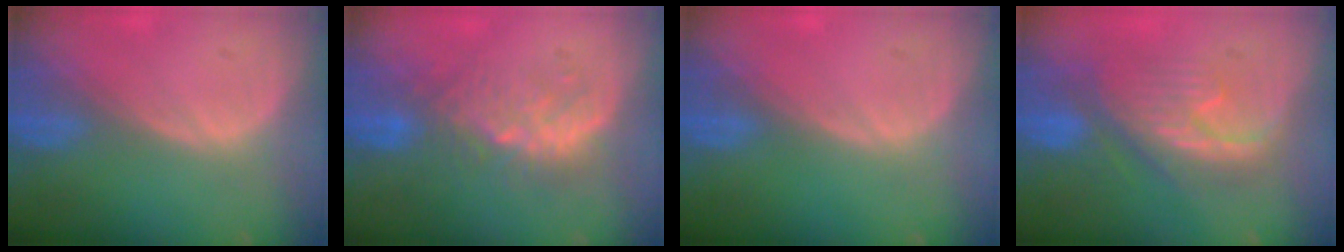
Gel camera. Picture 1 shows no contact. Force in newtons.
{"total": 6.7, "press": 6.5, "slide": 1.7}
{"total": 0.0}
{"total": 8.0, "press": 8.0, "slide": 1.0}